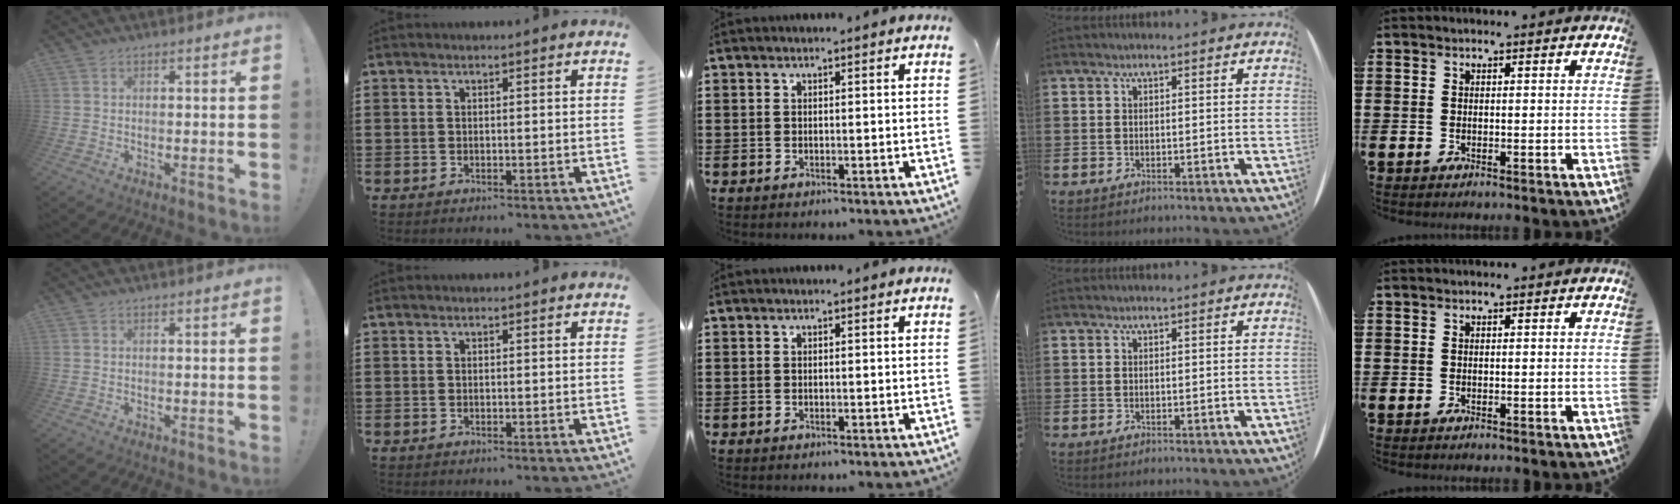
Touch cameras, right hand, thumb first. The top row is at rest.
{}